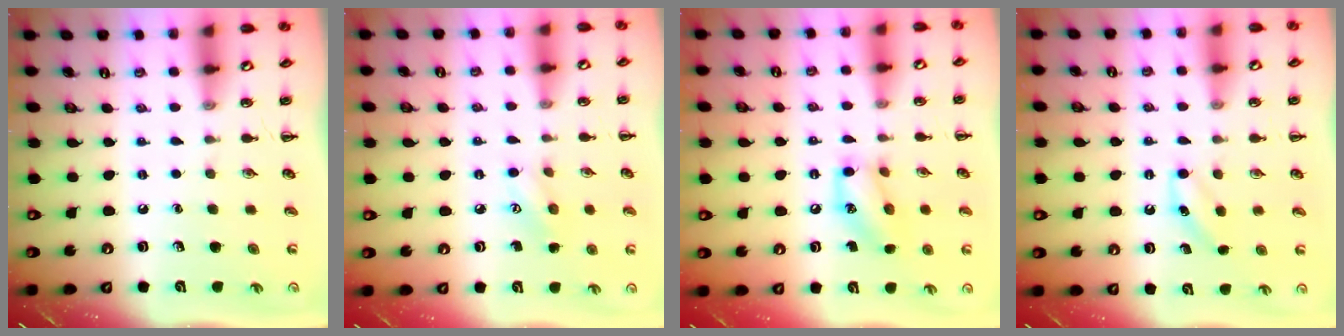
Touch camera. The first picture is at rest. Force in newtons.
{"total": 6.6, "press": 6.5, "slide": 1.2}
{"total": 12.0, "press": 11.8, "slide": 2.2}
{"total": 4.6, "press": 4.5, "slide": 1.1}